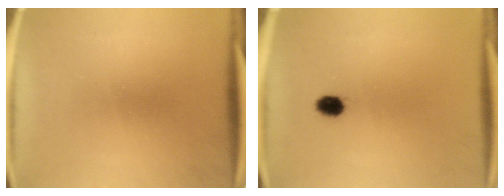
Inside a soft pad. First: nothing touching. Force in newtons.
{"total": 2.7}